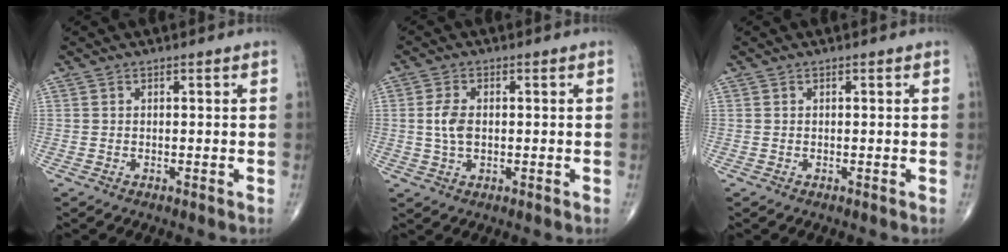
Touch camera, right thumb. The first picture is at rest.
{"total": 4.5, "force": [0.2, 2.6, 3.6], "torque": [-0.078, 0.002, 0.004]}
{"total": 0.0}